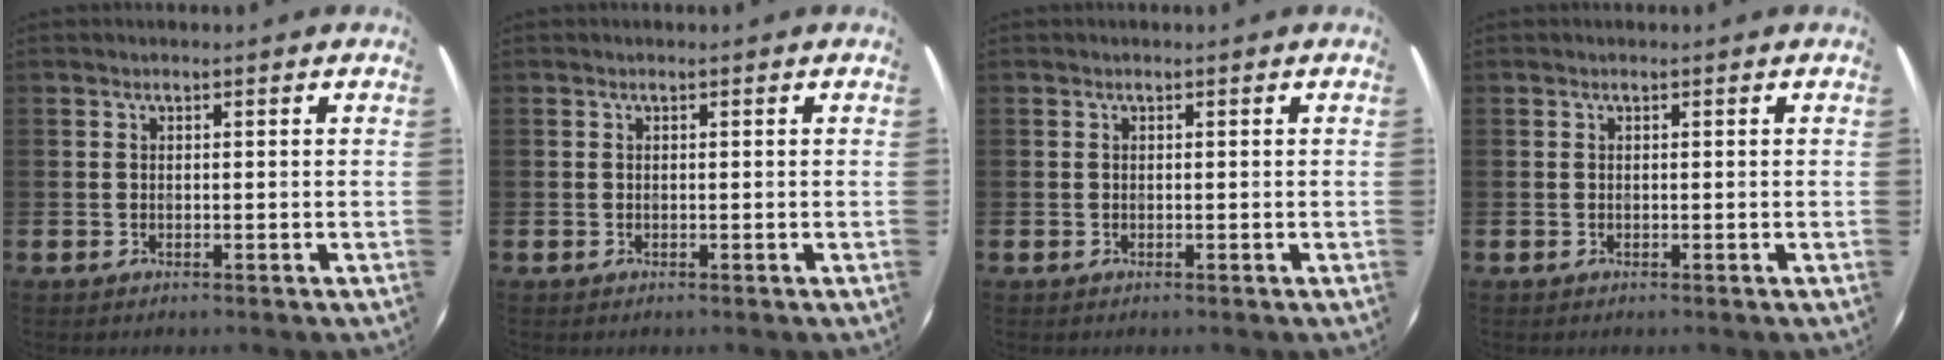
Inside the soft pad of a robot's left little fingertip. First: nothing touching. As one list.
[{"total": 0.0}, {"total": 0.0}, {"total": 0.0}]